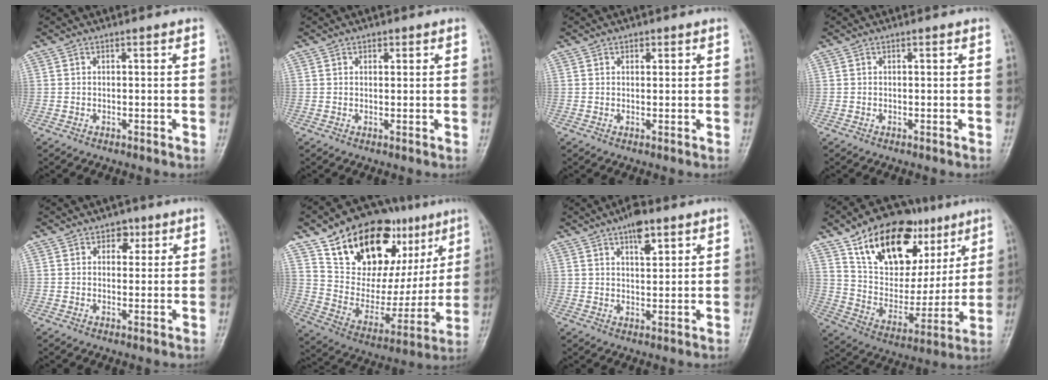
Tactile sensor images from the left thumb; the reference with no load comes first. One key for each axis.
{"total": 1.2, "fx": 0.7, "fy": 0.8, "fz": 0.5, "tx": 0.000, "ty": -0.003, "tz": 0.009}
{"total": 1.3, "fx": 0.7, "fy": 0.9, "fz": 0.6, "tx": 0.000, "ty": -0.002, "tz": 0.009}
{"total": 0.0}
{"total": 3.3, "fx": 1.6, "fy": 2.5, "fz": 1.6, "tx": 0.005, "ty": -0.004, "tz": 0.018}
{"total": 26.6, "fx": 13.4, "fy": 15.3, "fz": 17.1, "tx": -0.218, "ty": -0.020, "tz": 0.231}
{"total": 6.0, "fx": 3.5, "fy": 2.5, "fz": 4.2, "tx": -0.052, "ty": -0.014, "tz": 0.051}
{"total": 24.2, "fx": 12.4, "fy": 14.6, "fz": 14.8, "tx": -0.191, "ty": -0.024, "tz": 0.215}